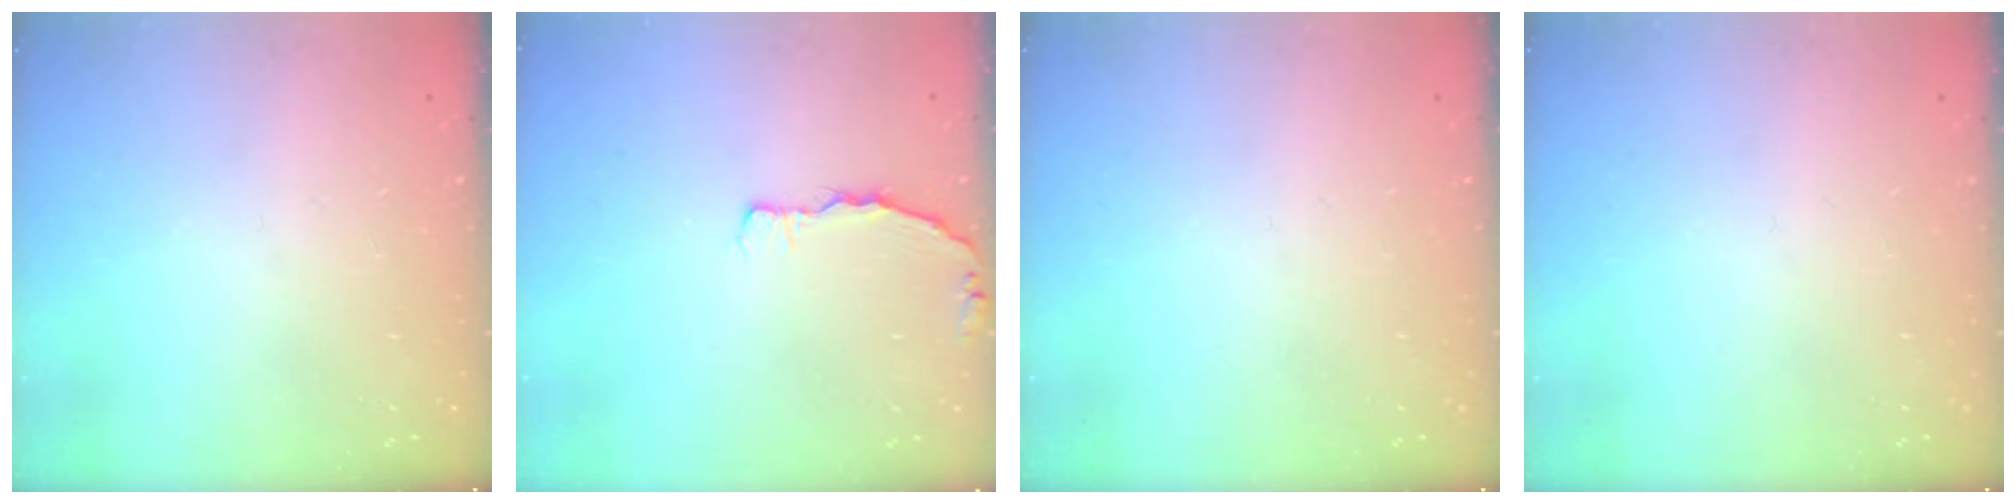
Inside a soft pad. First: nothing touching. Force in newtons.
{"total": 2.9, "press": 2.9, "slide": 0.5}
{"total": 0.0}
{"total": 0.0}